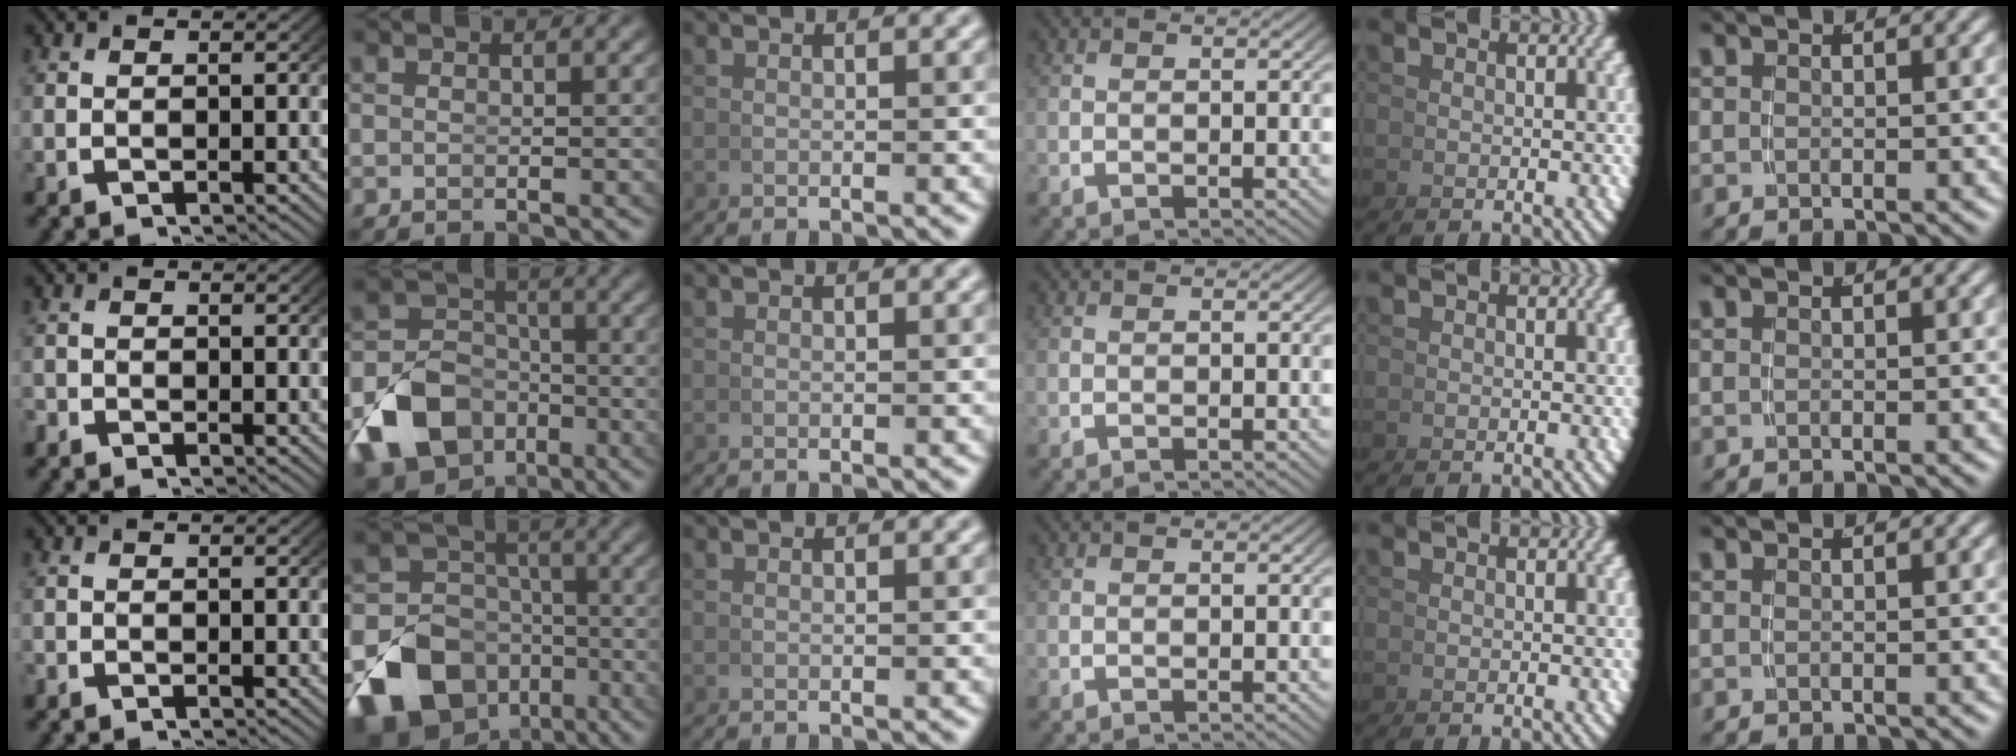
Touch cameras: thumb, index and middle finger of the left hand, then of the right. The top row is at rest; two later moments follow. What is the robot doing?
{"motion": "grasp_and_lifting", "object": "coin"}